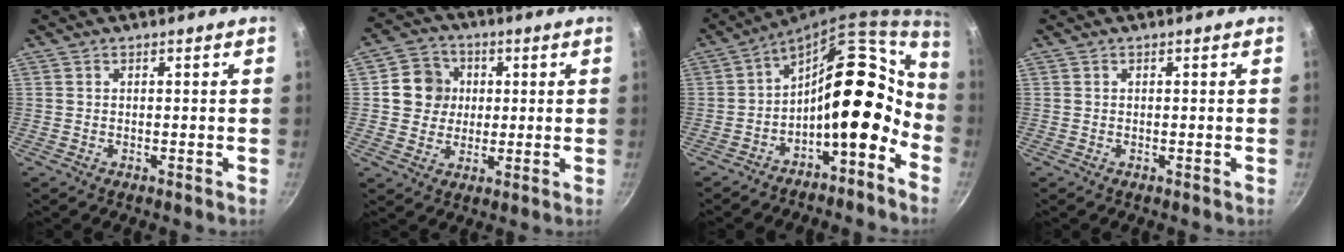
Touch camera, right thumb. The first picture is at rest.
{"total": 8.5, "force": [1.4, 7.9, 3.0], "torque": [-0.012, 0.011, 0.015]}
{"total": 13.7, "force": [-4.9, 7.3, 10.4], "torque": [-0.092, 0.075, -0.082]}
{"total": 0.0}